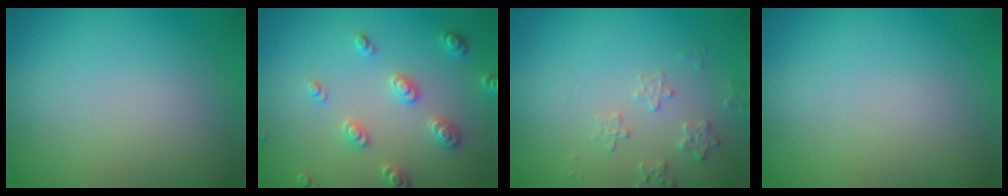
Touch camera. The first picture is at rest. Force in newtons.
{"total": 2.7, "press": 2.7, "slide": 0.4}
{"total": 1.9, "press": 1.8, "slide": 0.2}
{"total": 0.0}